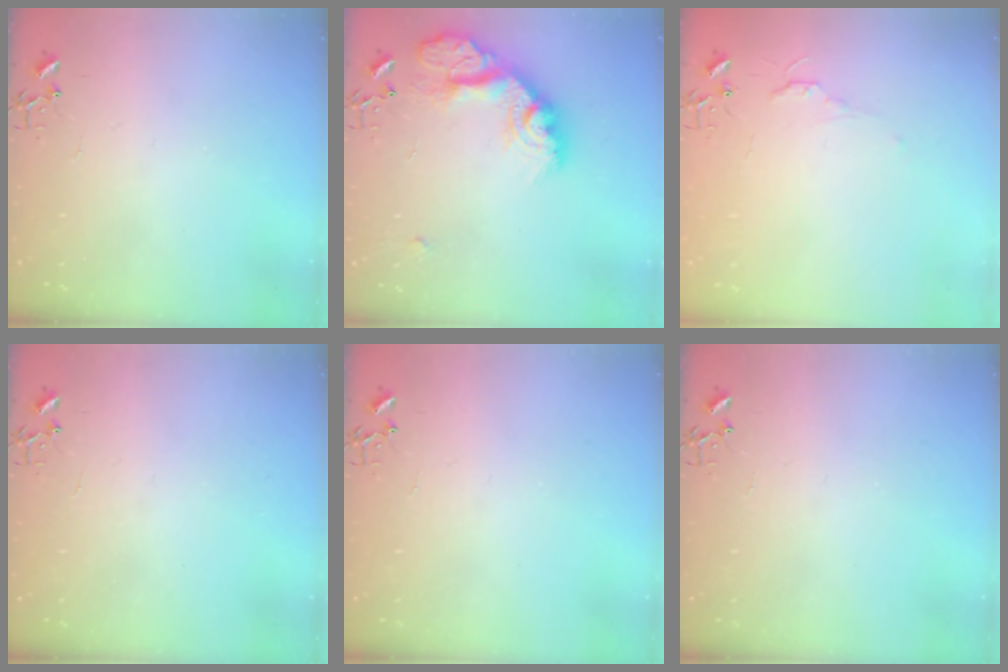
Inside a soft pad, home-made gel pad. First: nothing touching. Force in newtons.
{"total": 20.0, "press": 20.0, "slide": 1.6}
{"total": 4.9, "press": 4.8, "slide": 0.7}
{"total": 0.0}
{"total": 0.0}
{"total": 0.0}